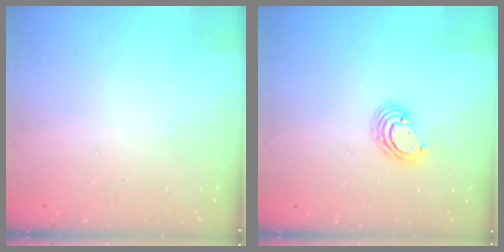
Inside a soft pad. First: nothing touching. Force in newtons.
{"total": 4.2, "press": 4.2, "slide": 0.2}